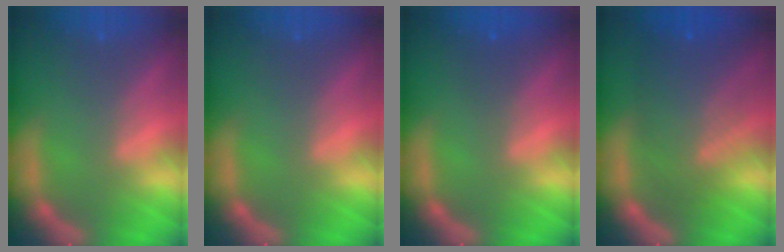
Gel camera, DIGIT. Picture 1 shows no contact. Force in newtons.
{"total": 0.0}
{"total": 1.0}
{"total": 7.6}